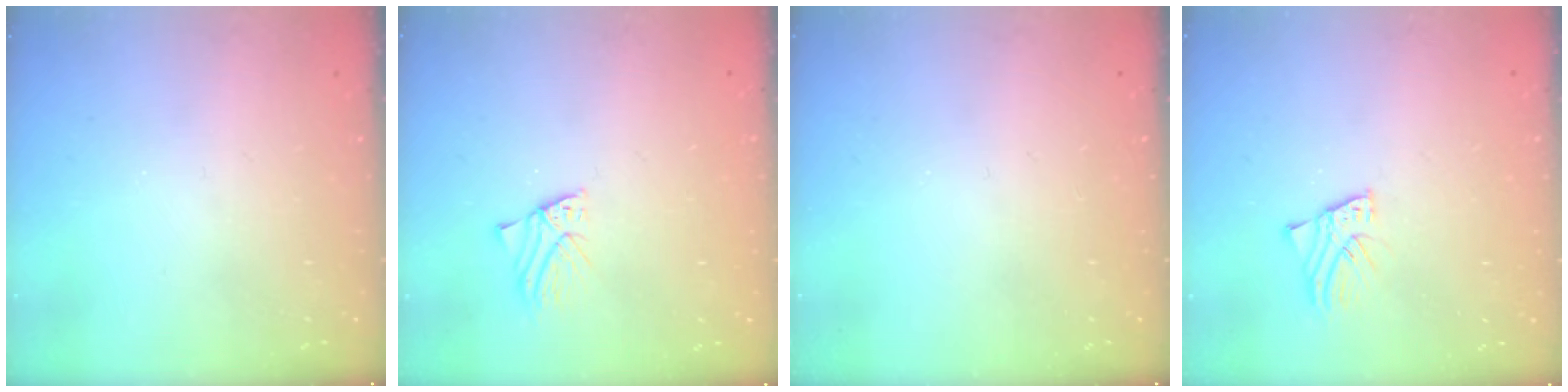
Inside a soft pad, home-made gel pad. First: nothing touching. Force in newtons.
{"total": 1.4, "press": 1.4, "slide": 0.1}
{"total": 0.0}
{"total": 2.2, "press": 2.2, "slide": 0.1}